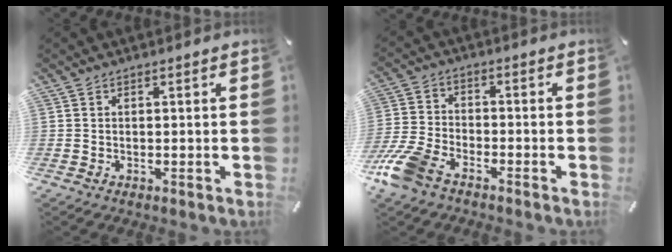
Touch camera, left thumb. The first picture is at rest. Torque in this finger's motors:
{"motor_torque": [-0.40, 1.72, 0.63, 0.54, 0.16]}